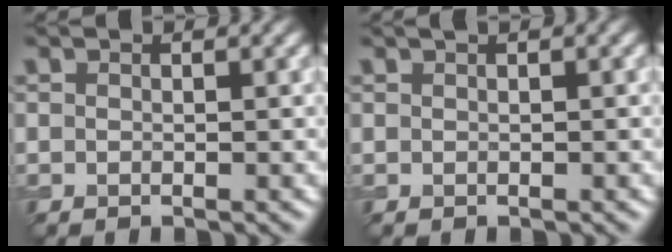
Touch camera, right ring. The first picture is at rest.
{"total": 0.9, "force": [0.5, 0.2, 0.7], "torque": [-0.012, 0.006, 0.006]}